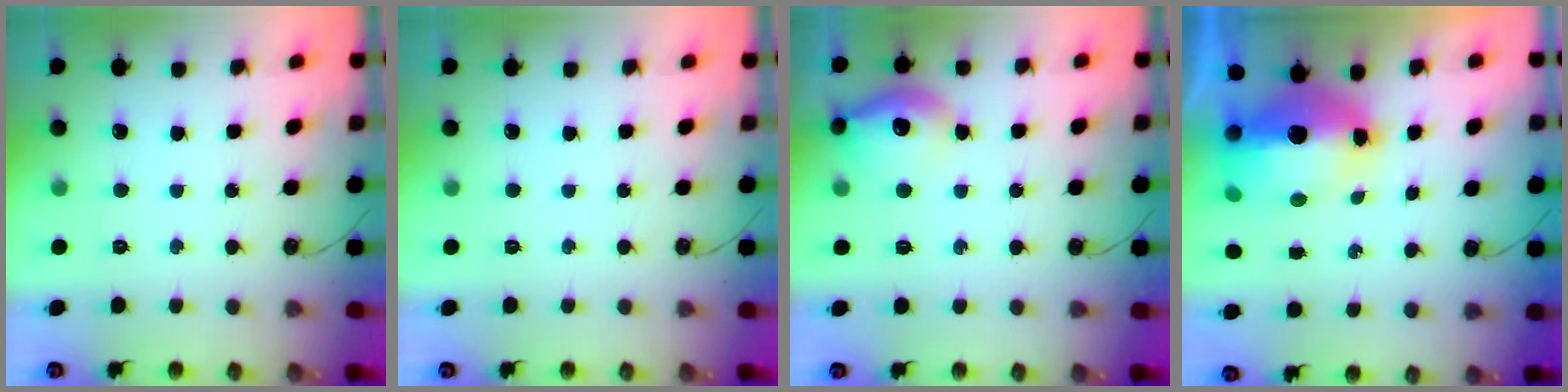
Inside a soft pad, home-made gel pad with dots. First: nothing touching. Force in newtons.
{"total": 0.0}
{"total": 14.5, "press": 14.4, "slide": 1.1}
{"total": 15.9, "press": 13.6, "slide": 8.3}